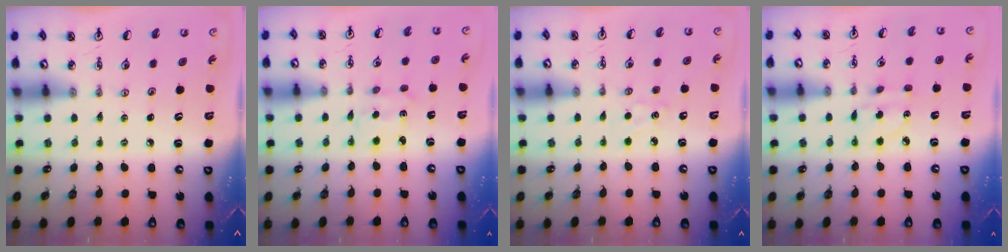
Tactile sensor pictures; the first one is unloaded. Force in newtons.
{"total": 2.8, "press": 2.7, "slide": 0.6}
{"total": 3.3, "press": 3.3, "slide": 0.5}
{"total": 3.8, "press": 3.7, "slide": 0.8}